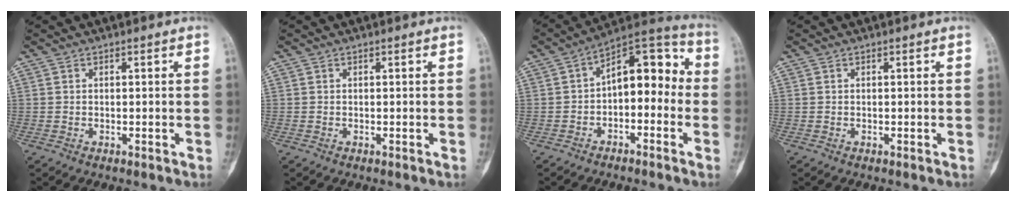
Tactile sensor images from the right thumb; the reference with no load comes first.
{"total": 0.0}
{"total": 12.4, "force": [-1.3, 7.2, 10.0], "torque": [-0.111, 0.051, -0.035]}
{"total": 0.0}